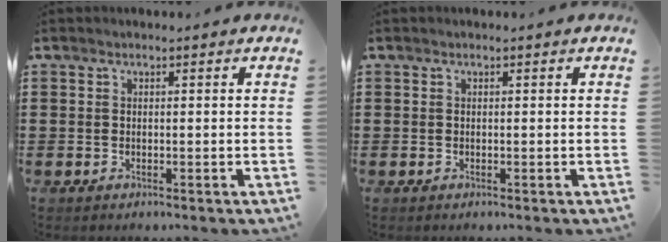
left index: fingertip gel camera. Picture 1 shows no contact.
{"total": 0.0}